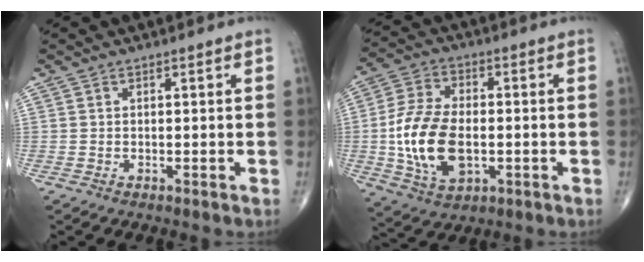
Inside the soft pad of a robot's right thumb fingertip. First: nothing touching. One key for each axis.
{"total": 15.1, "fx": -1.8, "fy": 8.8, "fz": 12.1, "tx": -0.234, "ty": 0.004, "tz": -0.029}